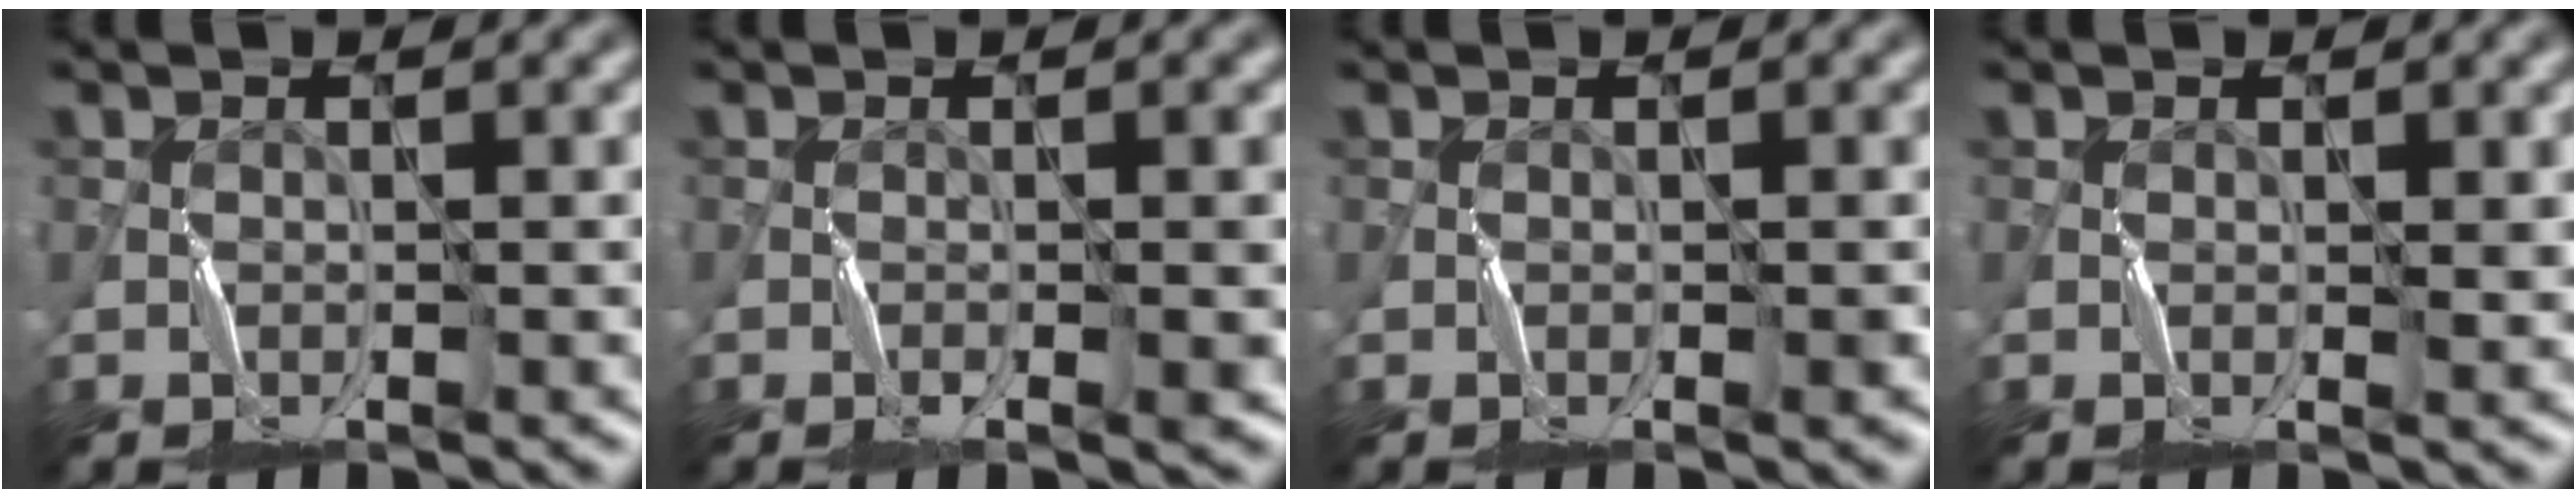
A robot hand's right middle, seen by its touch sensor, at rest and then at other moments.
{"total": 2.6, "force": [-0.7, 0.4, 2.5], "torque": [-0.037, 0.002, -0.012]}
{"total": 0.6, "force": [-0.1, 0.0, 0.6], "torque": [-0.007, 0.001, -0.002]}
{"total": 0.6, "force": [0.2, 0.2, 0.6], "torque": [-0.005, -0.001, 0.002]}